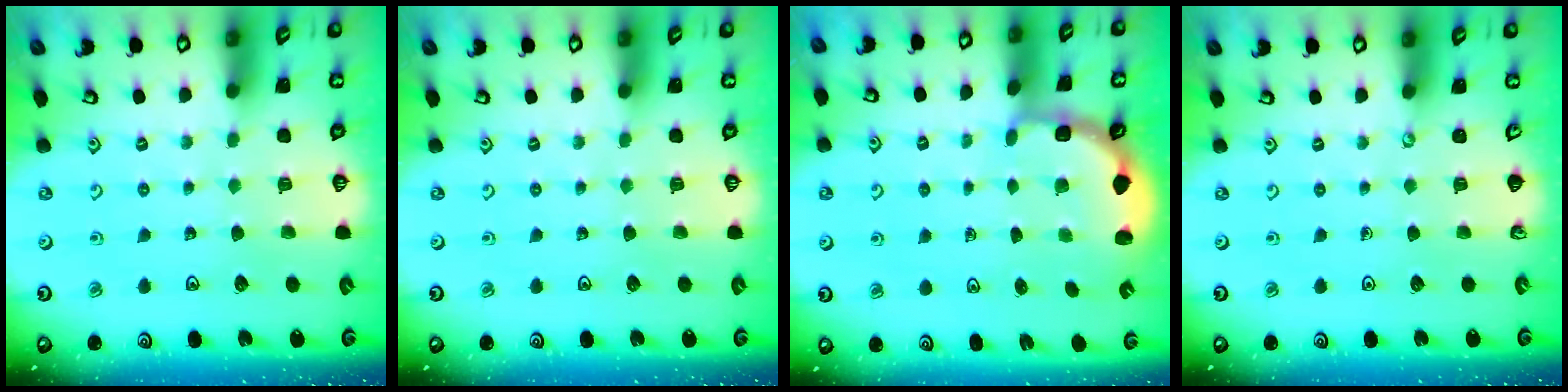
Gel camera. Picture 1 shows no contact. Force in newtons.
{"total": 0.0}
{"total": 2.7, "press": 2.4, "slide": 1.4}
{"total": 0.0}